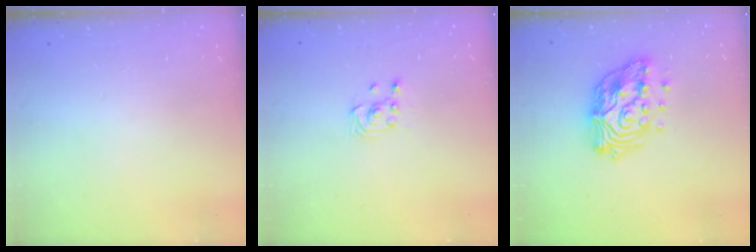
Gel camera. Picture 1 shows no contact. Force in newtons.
{"total": 2.6, "press": 2.4, "slide": 1.0}
{"total": 15.9, "press": 15.8, "slide": 1.5}